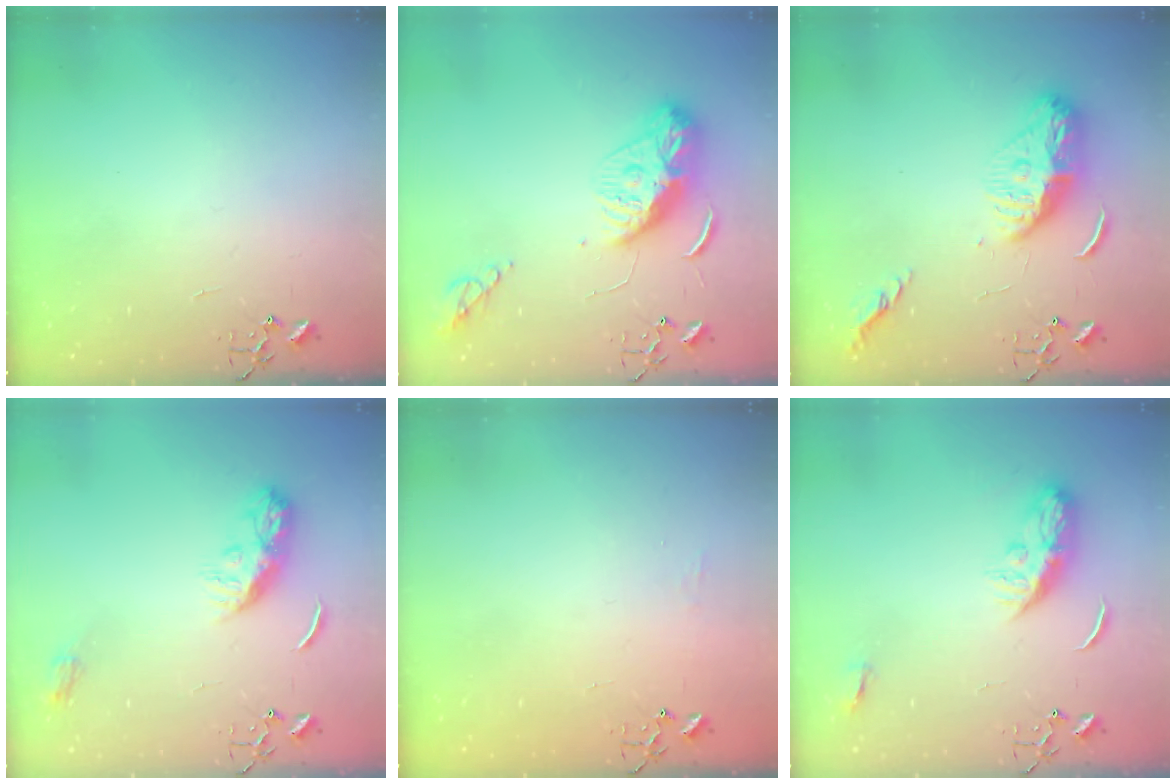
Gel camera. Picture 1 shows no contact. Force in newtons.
{"total": 11.6, "press": 11.6, "slide": 1.0}
{"total": 12.4, "press": 12.3, "slide": 0.8}
{"total": 10.4, "press": 10.4, "slide": 0.2}
{"total": 4.6, "press": 4.6, "slide": 0.7}
{"total": 9.3, "press": 9.3, "slide": 0.1}